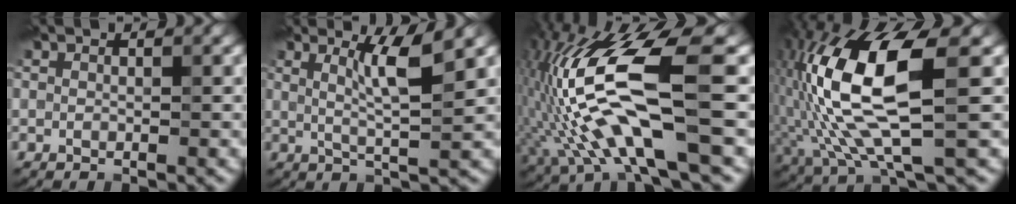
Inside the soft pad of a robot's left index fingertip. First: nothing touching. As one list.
[{"total": 4.0, "force": [1.5, 0.4, 3.7], "torque": [-0.063, -0.004, 0.028]}, {"total": 12.6, "force": [-0.9, 3.3, 12.2], "torque": [-0.258, 0.002, -0.012]}, {"total": 11.0, "force": [0.6, 3.8, 10.3], "torque": [-0.213, 0.004, 0.013]}]